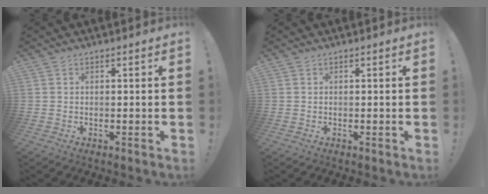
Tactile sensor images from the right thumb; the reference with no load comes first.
{"total": 0.0}